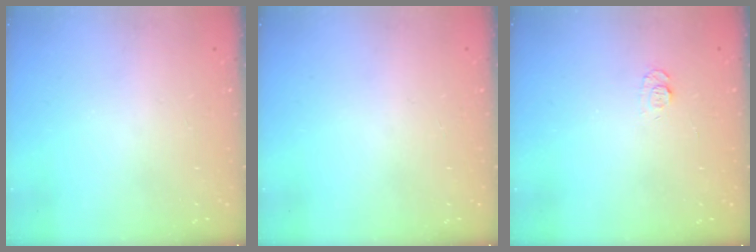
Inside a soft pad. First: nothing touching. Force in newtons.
{"total": 0.0}
{"total": 4.8, "press": 4.8, "slide": 0.5}